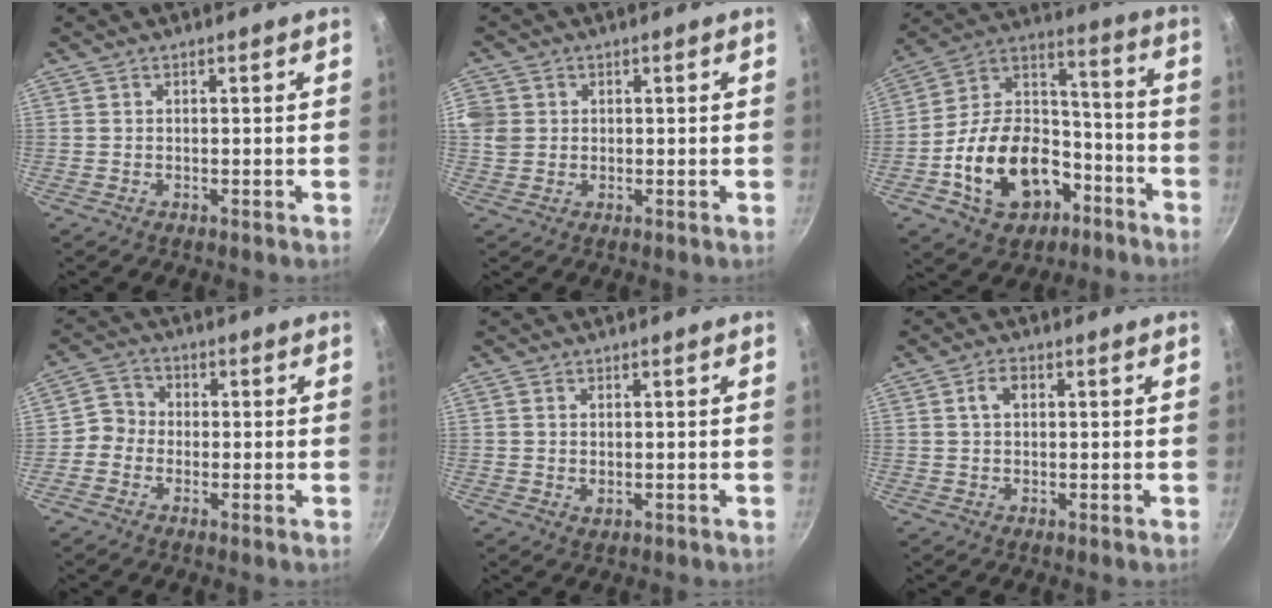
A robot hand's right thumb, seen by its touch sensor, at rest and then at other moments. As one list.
[{"total": 6.2, "force": [0.9, 5.4, 2.9], "torque": [-0.057, 0.003, 0.016]}, {"total": 22.1, "force": [-8.9, 14.9, 13.7], "torque": [-0.201, 0.085, -0.136]}, {"total": 4.2, "force": [-0.9, 3.9, 1.4], "torque": [-0.003, 0.015, -0.034]}, {"total": 1.4, "force": [0.2, 1.0, 0.9], "torque": [-0.015, -0.001, 0.004]}, {"total": 3.3, "force": [0.8, 2.2, 2.3], "torque": [-0.032, 0.007, 0.013]}]